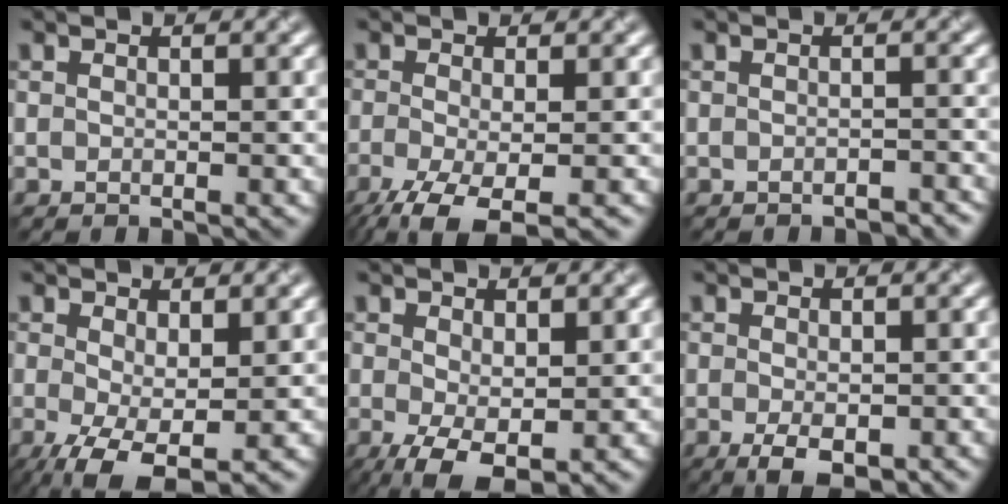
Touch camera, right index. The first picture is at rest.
{"total": 5.9, "force": [-3.3, 1.8, 4.6], "torque": [-0.093, -0.015, -0.063]}
{"total": 1.3, "force": [-1.2, 0.3, 0.4], "torque": [-0.004, 0.002, -0.016]}
{"total": 6.0, "force": [-1.8, 2.5, 5.2], "torque": [-0.115, -0.016, -0.027]}
{"total": 5.2, "force": [-1.1, 2.5, 4.5], "torque": [-0.100, -0.016, -0.014]}
{"total": 3.3, "force": [-1.3, 1.3, 2.7], "torque": [-0.045, -0.010, -0.017]}